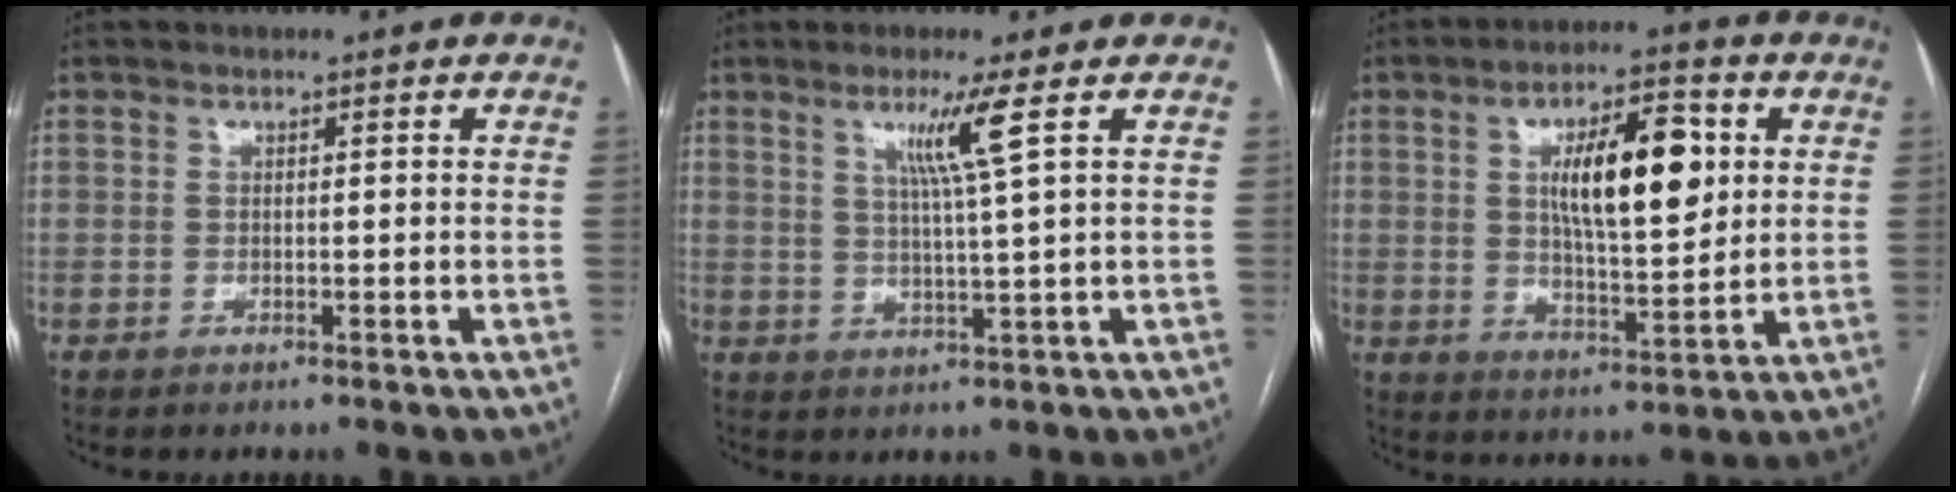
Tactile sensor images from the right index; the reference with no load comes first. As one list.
[{"total": 5.6, "force": [2.5, -1.6, 4.8], "torque": [-0.092, -0.010, 0.050]}, {"total": 12.9, "force": [3.2, 4.0, 11.8], "torque": [-0.196, 0.011, 0.053]}]